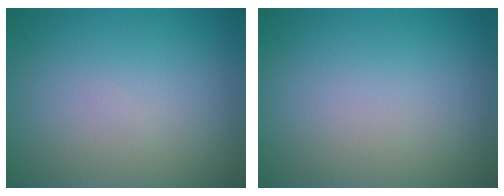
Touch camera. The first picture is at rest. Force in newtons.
{"total": 0.0}